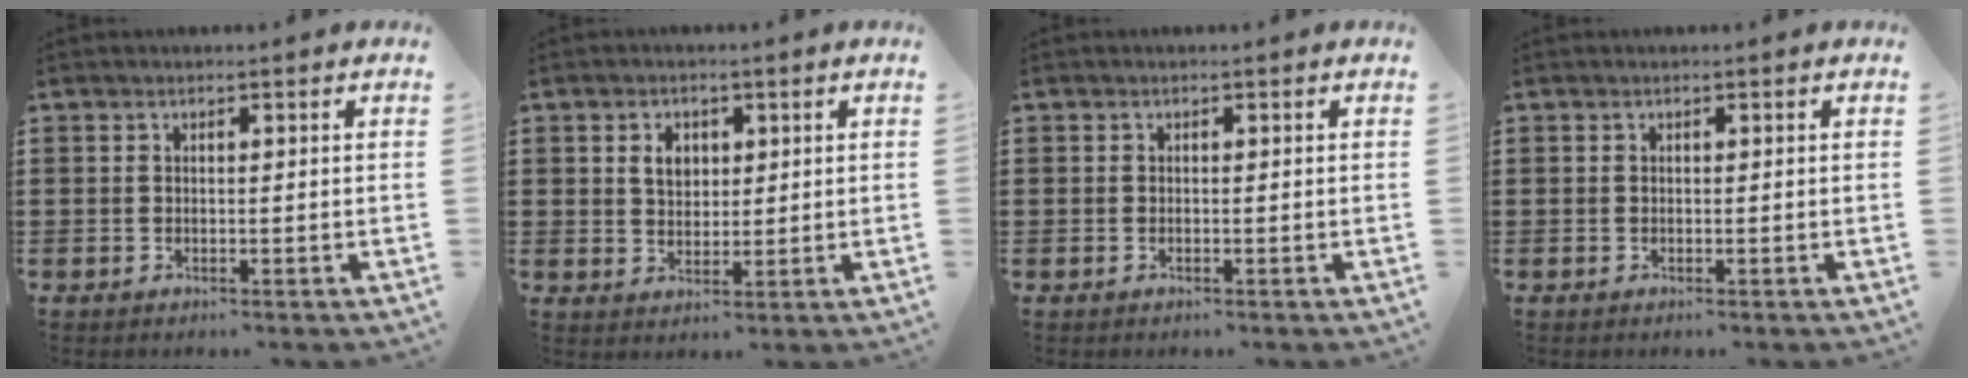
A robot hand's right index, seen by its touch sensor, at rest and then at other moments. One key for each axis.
{"total": 3.6, "fx": 1.1, "fy": 2.7, "fz": 2.2, "tx": -0.052, "ty": 0.012, "tz": 0.019}
{"total": 0.0}
{"total": 0.0}